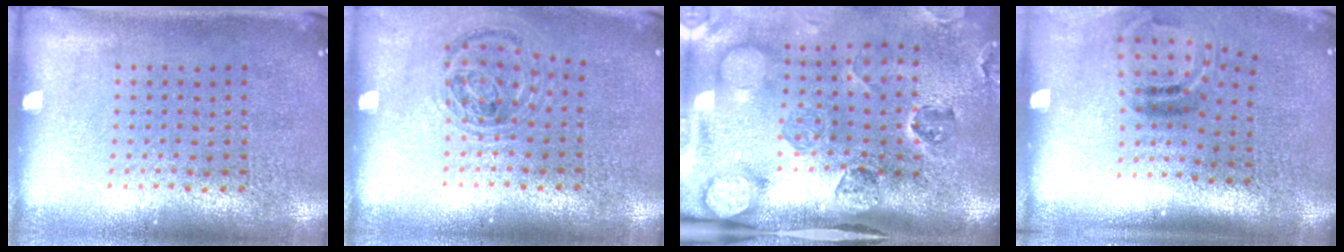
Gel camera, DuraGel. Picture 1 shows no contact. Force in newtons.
{"total": 0.9, "press": 0.9, "slide": 0.2}
{"total": 3.5, "press": 2.8, "slide": 2.0}
{"total": 2.1, "press": 1.3, "slide": 1.7}